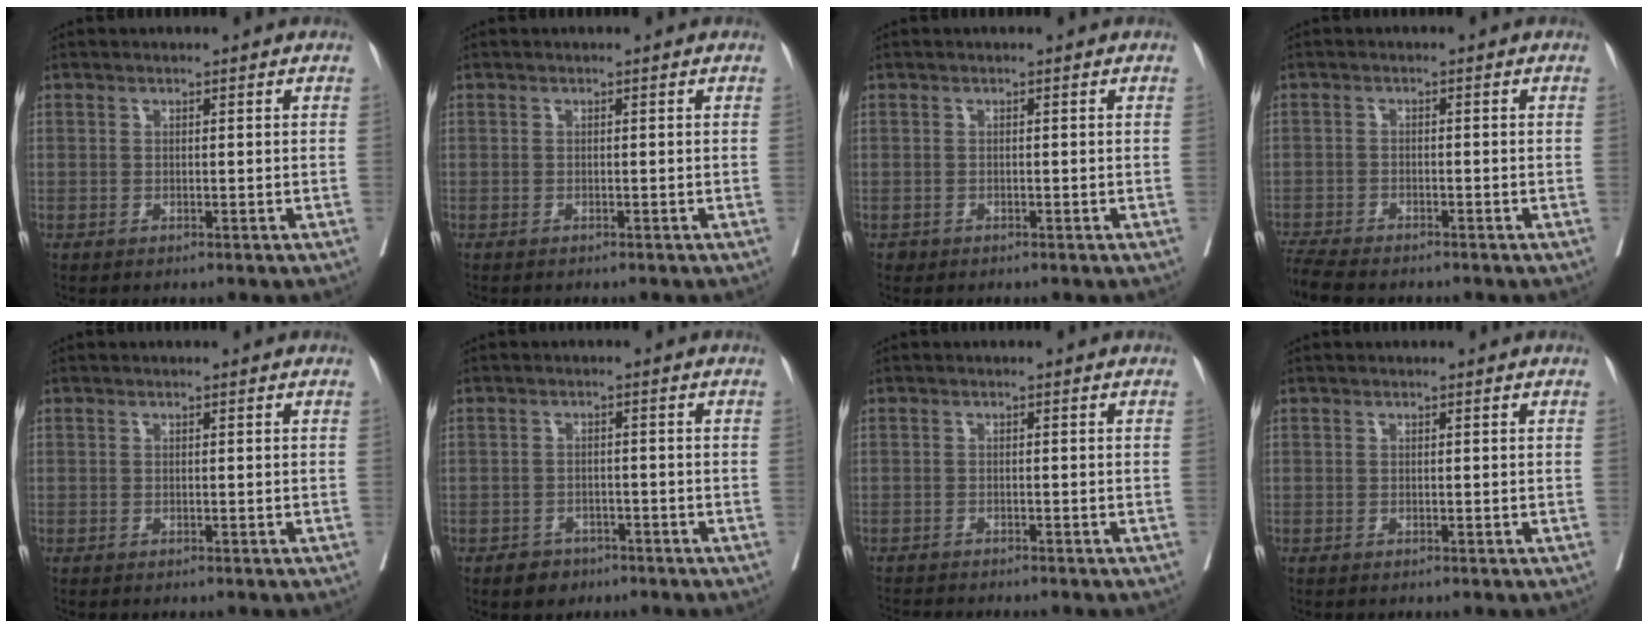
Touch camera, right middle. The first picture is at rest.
{"total": 0.9, "force": [-0.8, 0.2, 0.3], "torque": [-0.003, -0.002, -0.013]}
{"total": 0.5, "force": [-0.3, 0.4, 0.0], "torque": [-0.004, 0.002, -0.006]}
{"total": 6.8, "force": [-6.1, 1.2, 2.7], "torque": [-0.047, -0.015, -0.106]}
{"total": 0.0}
{"total": 3.0, "force": [-2.1, 2.1, 0.6], "torque": [-0.012, 0.007, -0.027]}
{"total": 5.3, "force": [-5.0, 0.1, 1.8], "torque": [-0.019, -0.008, -0.075]}
{"total": 0.0}